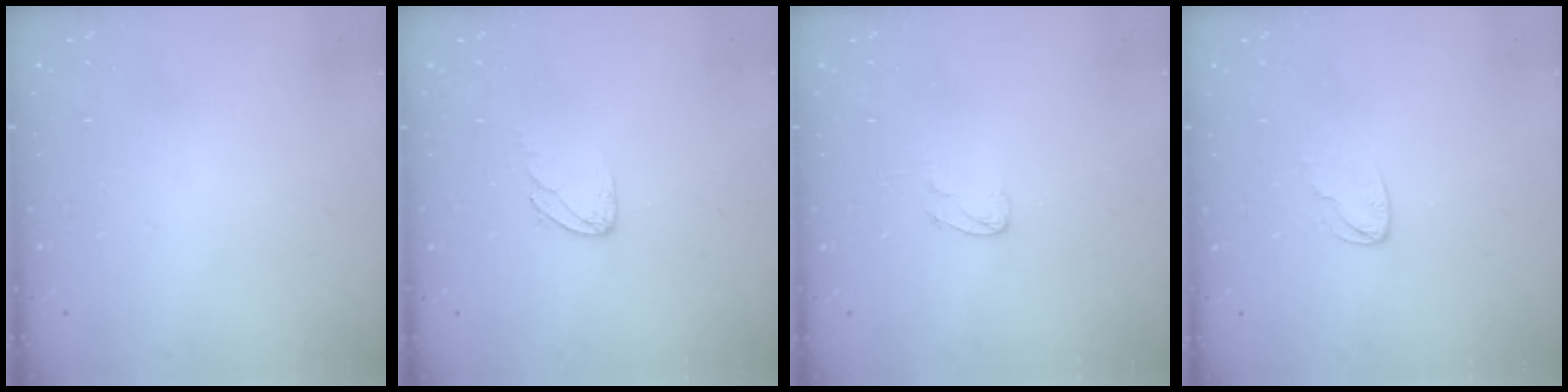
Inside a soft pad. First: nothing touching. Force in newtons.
{"total": 4.3, "press": 4.3, "slide": 0.2}
{"total": 3.3, "press": 3.3, "slide": 0.3}
{"total": 6.3, "press": 6.3, "slide": 0.6}